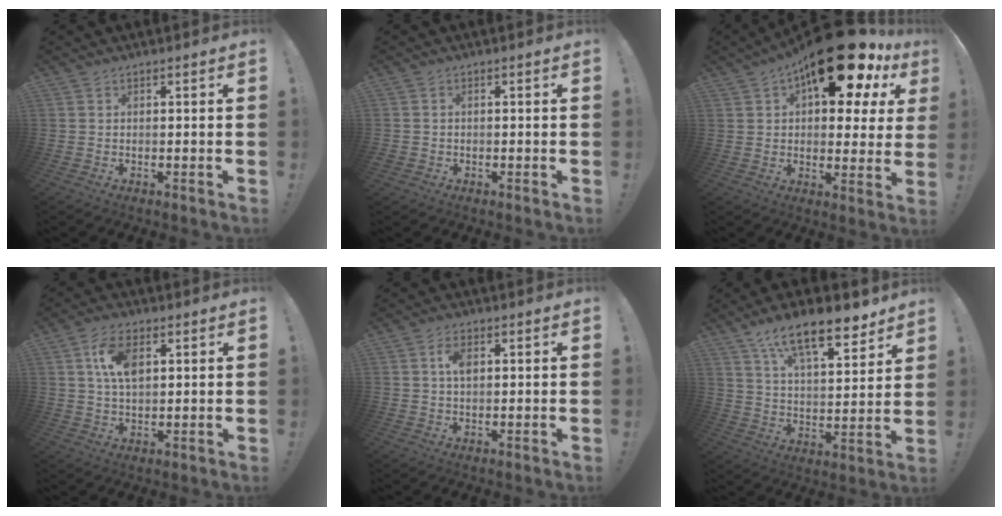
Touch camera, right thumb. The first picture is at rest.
{"total": 1.3, "force": [-0.5, 1.2, 0.3], "torque": [-0.004, 0.003, -0.009]}
{"total": 22.5, "force": [12.3, 9.6, 16.1], "torque": [-0.221, -0.076, 0.205]}
{"total": 9.2, "force": [2.9, 5.0, 7.1], "torque": [-0.121, -0.001, 0.050]}
{"total": 4.2, "force": [1.0, 2.3, 3.4], "torque": [-0.054, 0.002, 0.013]}
{"total": 16.2, "force": [11.2, 5.6, 10.2], "torque": [-0.170, -0.065, 0.193]}